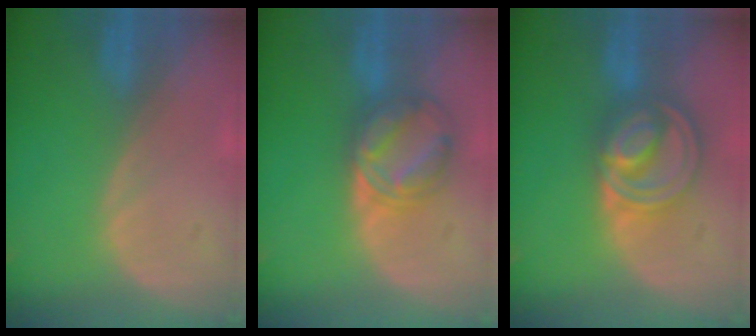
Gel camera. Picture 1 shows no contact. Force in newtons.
{"total": 6.6, "press": 6.6, "slide": 0.4}
{"total": 8.7, "press": 7.3, "slide": 4.7}